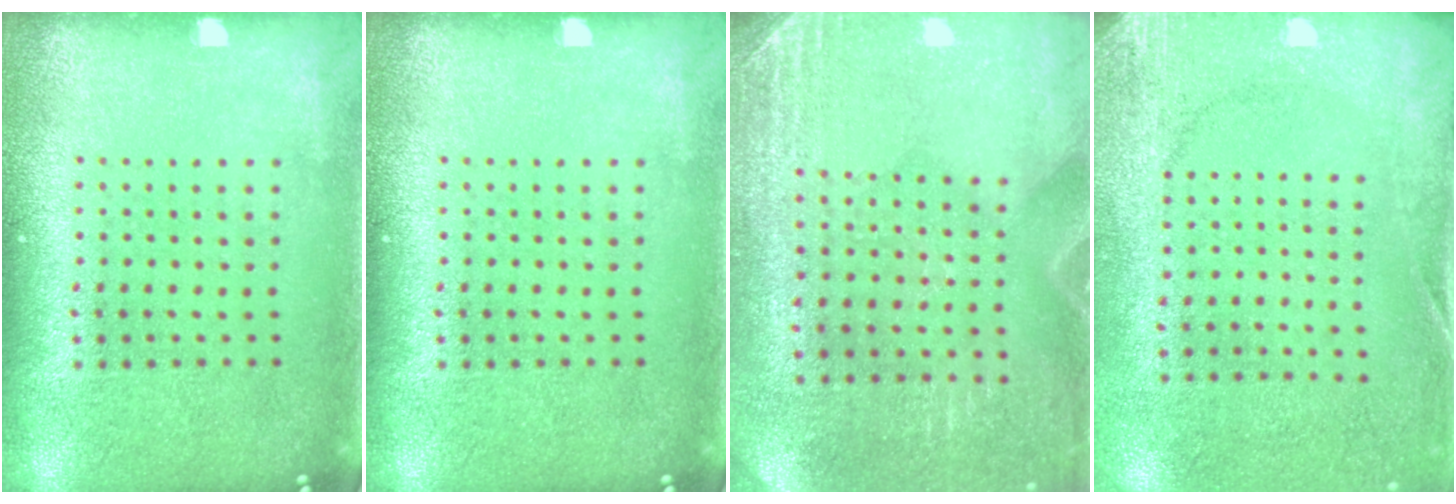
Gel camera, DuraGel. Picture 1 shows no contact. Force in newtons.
{"total": 0.0}
{"total": 2.9, "press": 2.6, "slide": 1.2}
{"total": 2.8, "press": 2.1, "slide": 1.8}